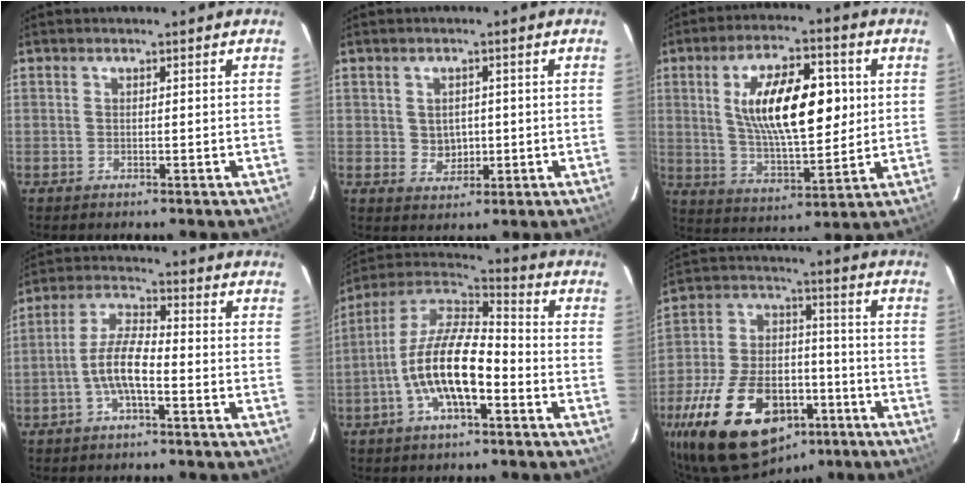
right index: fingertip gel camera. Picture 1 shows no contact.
{"total": 3.6, "force": [0.1, 3.4, 1.3], "torque": [-0.023, 0.004, 0.011]}
{"total": 16.8, "force": [3.2, 6.8, 15.0], "torque": [-0.254, 0.010, 0.062]}
{"total": 6.9, "force": [-2.7, 2.1, 6.0], "torque": [-0.130, 0.011, -0.050]}
{"total": 14.1, "force": [-4.9, 5.2, 12.2], "torque": [-0.243, 0.001, -0.097]}
{"total": 25.5, "force": [-14.2, 14.5, 15.4], "torque": [-0.318, 0.003, -0.212]}